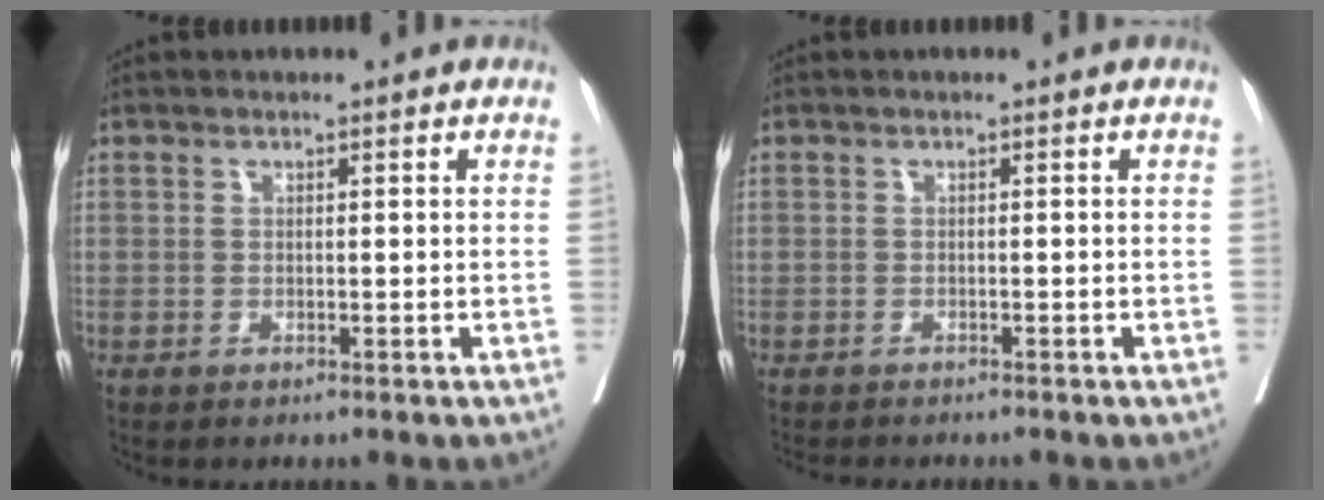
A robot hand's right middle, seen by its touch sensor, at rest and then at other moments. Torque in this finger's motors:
{"motor_torque": [0.33, -0.36, 0.02, 0.00]}